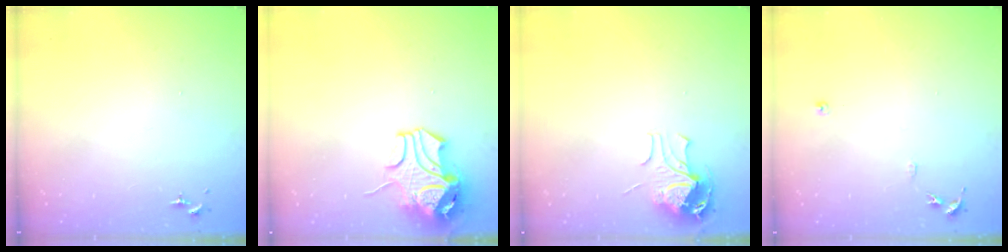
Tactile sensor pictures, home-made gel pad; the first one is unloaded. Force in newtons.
{"total": 10.5, "press": 10.3, "slide": 1.7}
{"total": 9.5, "press": 9.5, "slide": 1.1}
{"total": 6.1, "press": 6.1, "slide": 0.7}